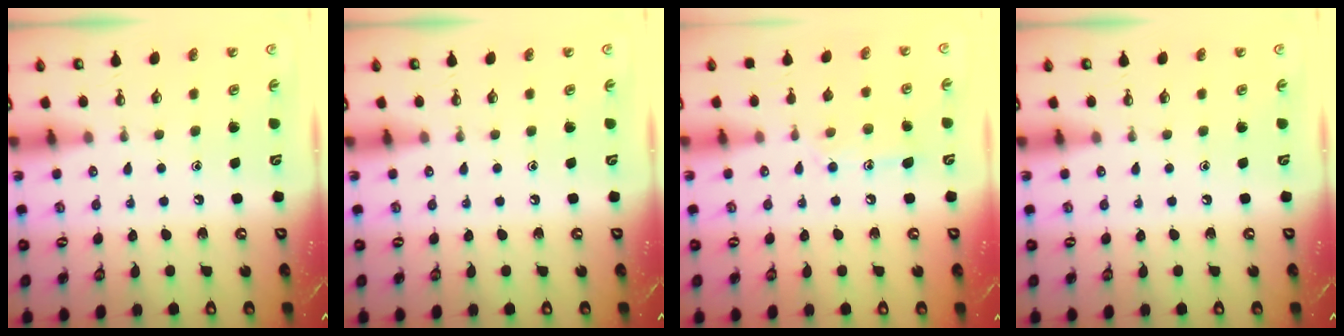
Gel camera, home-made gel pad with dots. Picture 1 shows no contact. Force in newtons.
{"total": 0.0}
{"total": 10.6, "press": 10.6, "slide": 0.8}
{"total": 0.0}